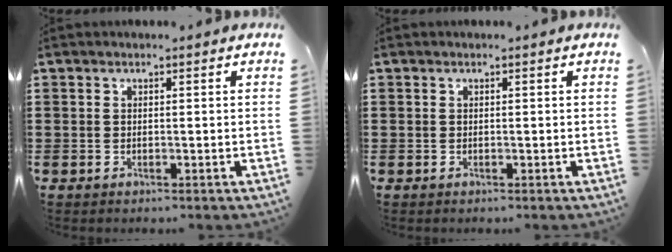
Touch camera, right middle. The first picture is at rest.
{"total": 0.0}